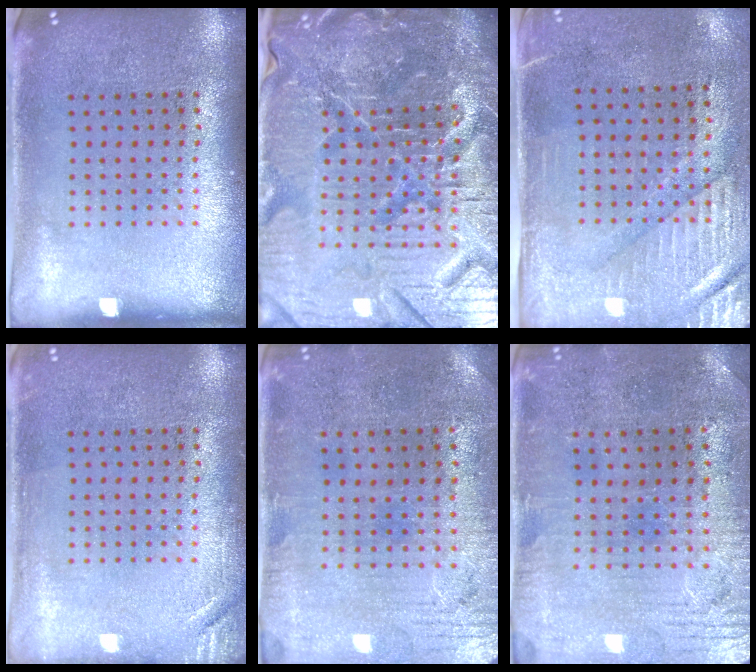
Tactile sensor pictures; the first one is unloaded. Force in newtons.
{"total": 7.4, "press": 6.5, "slide": 3.5}
{"total": 3.0, "press": 2.6, "slide": 1.5}
{"total": 1.5, "press": 1.5, "slide": 0.3}
{"total": 0.6, "press": 0.4, "slide": 0.5}
{"total": 0.9, "press": 0.7, "slide": 0.6}